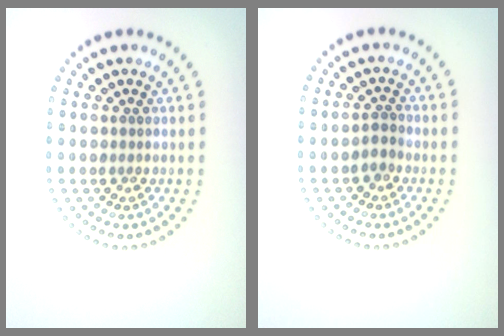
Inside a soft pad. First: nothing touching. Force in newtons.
{"total": 1.0, "press": 0.8, "slide": 0.7}